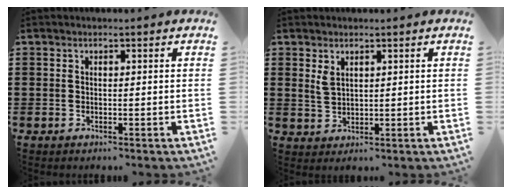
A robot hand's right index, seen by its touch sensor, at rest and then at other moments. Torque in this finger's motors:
{"motor_torque": [-0.10, -0.06, 0.18, 0.06]}